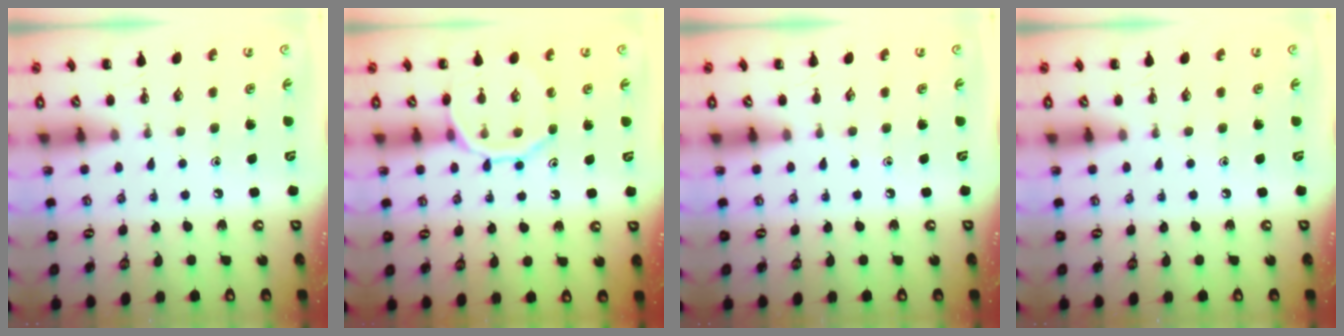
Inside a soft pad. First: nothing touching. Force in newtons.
{"total": 11.8, "press": 11.7, "slide": 1.3}
{"total": 0.0}
{"total": 0.0}